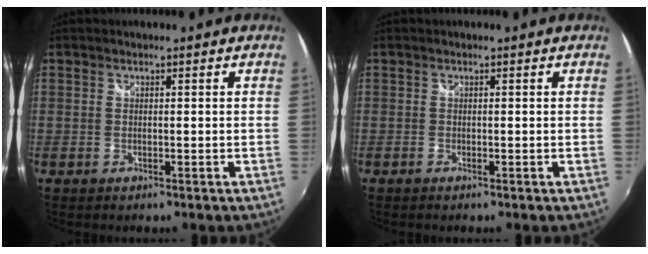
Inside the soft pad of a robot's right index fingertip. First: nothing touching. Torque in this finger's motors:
{"motor_torque": [-0.05, 0.07, -0.04, -0.02]}